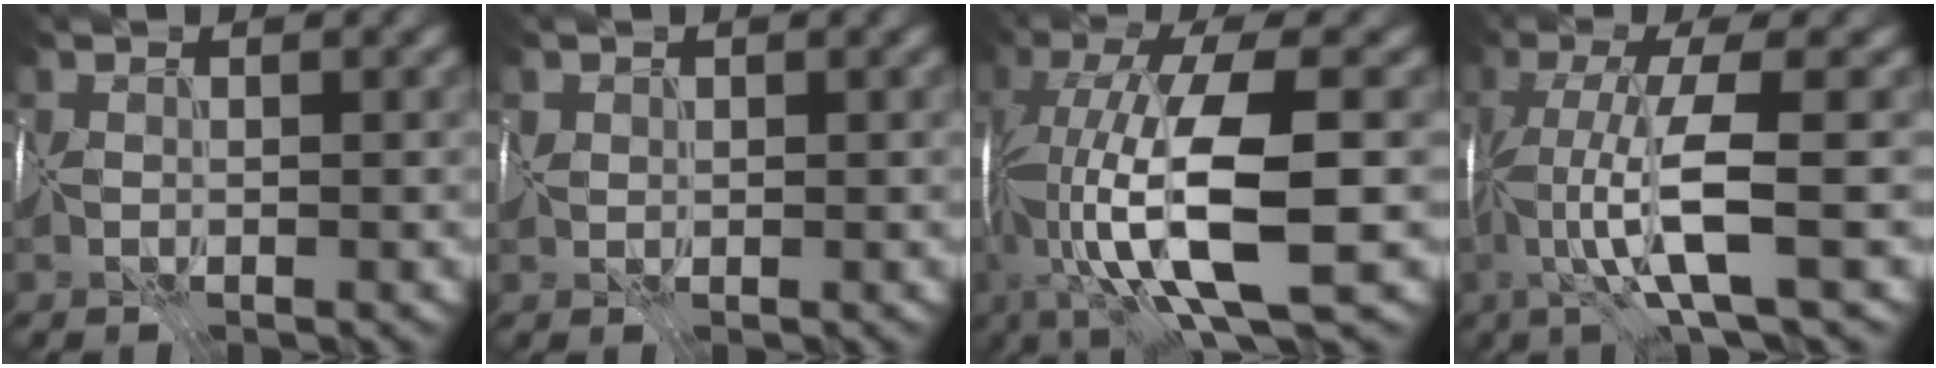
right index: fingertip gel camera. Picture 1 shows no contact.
{"total": 0.7, "force": [0.4, 0.4, -0.4], "torque": [0.014, -0.002, 0.007]}
{"total": 12.0, "force": [-2.7, 3.1, 11.3], "torque": [-0.200, -0.010, -0.048]}
{"total": 5.0, "force": [-1.6, -0.4, 4.7], "torque": [-0.084, -0.006, -0.031]}